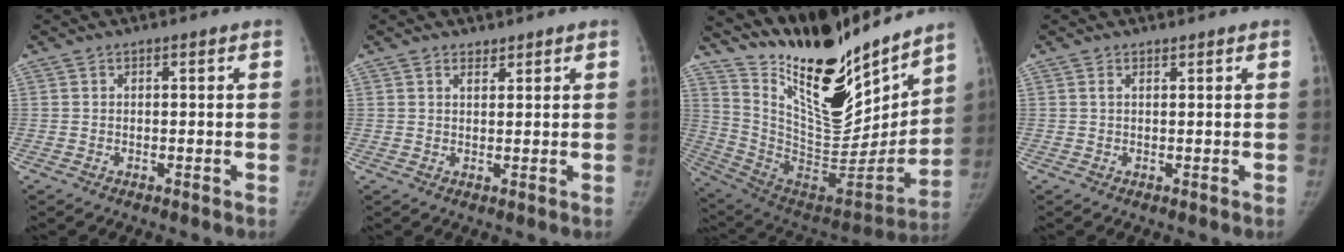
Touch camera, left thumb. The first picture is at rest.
{"total": 1.4, "force": [1.2, 0.7, 0.2], "torque": [0.008, -0.011, 0.018]}
{"total": 26.5, "force": [21.2, 7.9, 13.8], "torque": [-0.177, -0.124, 0.362]}
{"total": 0.6, "force": [0.5, 0.1, 0.2], "torque": [-0.003, -0.005, 0.009]}